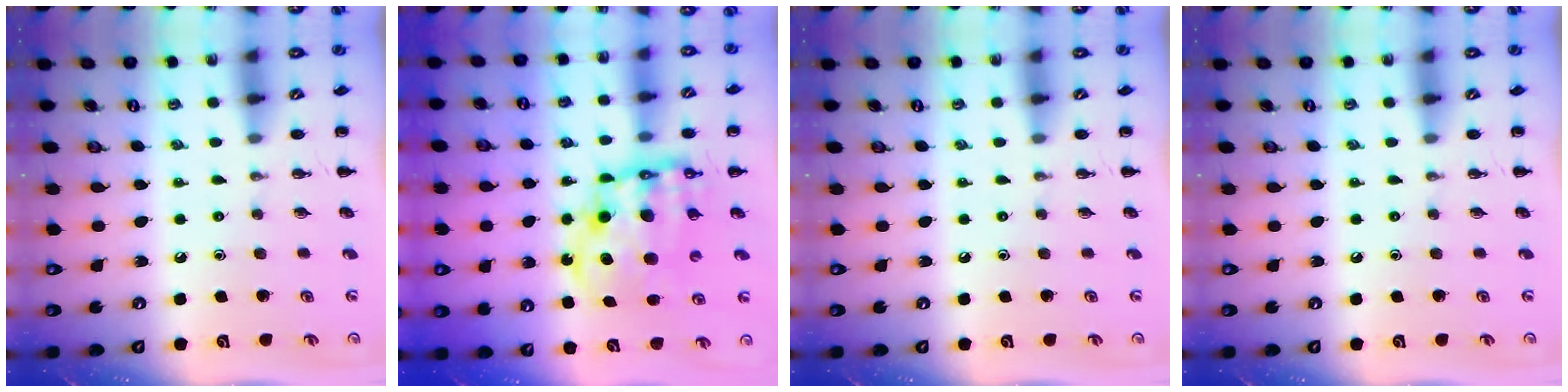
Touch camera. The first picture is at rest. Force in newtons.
{"total": 14.3, "press": 13.8, "slide": 3.4}
{"total": 0.0}
{"total": 0.0}